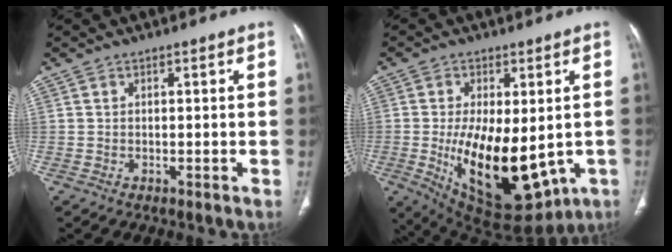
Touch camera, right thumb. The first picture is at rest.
{"total": 20.6, "force": [-3.6, 10.5, 17.4], "torque": [-0.266, -0.024, -0.021]}